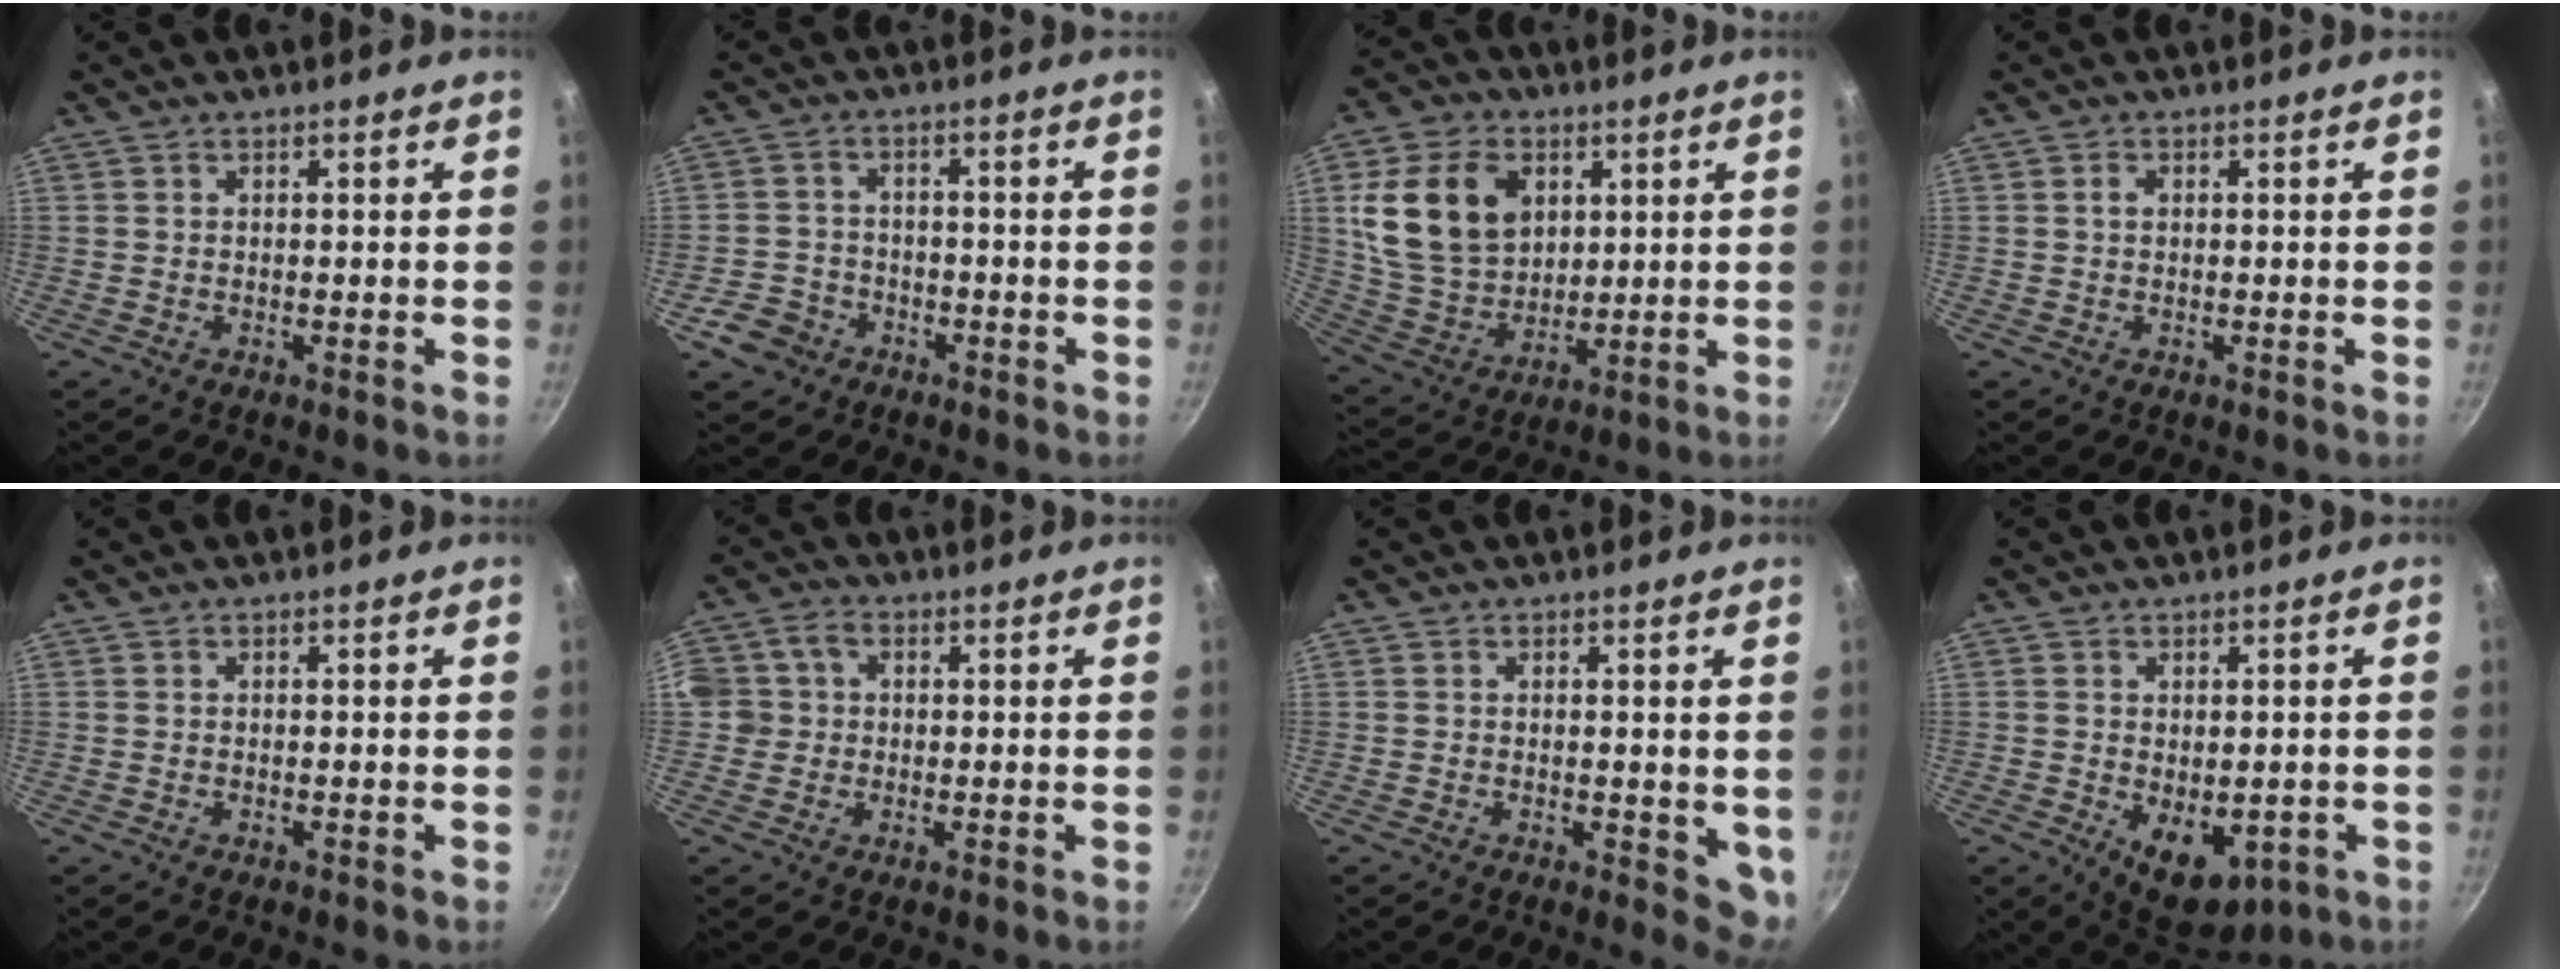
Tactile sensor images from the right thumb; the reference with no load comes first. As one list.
[{"total": 6.0, "force": [-3.3, 4.7, 1.7], "torque": [-0.020, 0.034, -0.056]}, {"total": 17.7, "force": [4.8, 12.9, 11.0], "torque": [-0.180, -0.009, 0.101]}, {"total": 1.1, "force": [0.1, 0.8, 0.7], "torque": [-0.012, 0.005, 0.002]}, {"total": 0.0}, {"total": 5.3, "force": [-0.1, 4.8, 2.1], "torque": [-0.019, 0.009, -0.017]}, {"total": 4.8, "force": [0.2, 2.2, 4.3], "torque": [-0.048, -0.012, 0.004]}, {"total": 9.8, "force": [-2.7, 5.9, 7.4], "torque": [-0.070, 0.000, -0.021]}]